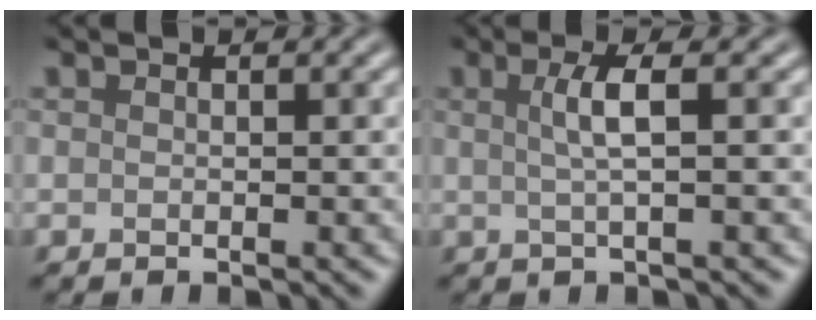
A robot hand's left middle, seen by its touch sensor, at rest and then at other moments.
{"total": 2.9, "force": [0.4, 0.7, 2.7], "torque": [-0.048, 0.004, 0.004]}